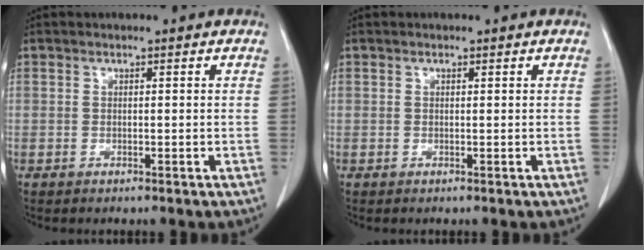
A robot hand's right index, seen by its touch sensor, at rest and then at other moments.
{"total": 0.0}